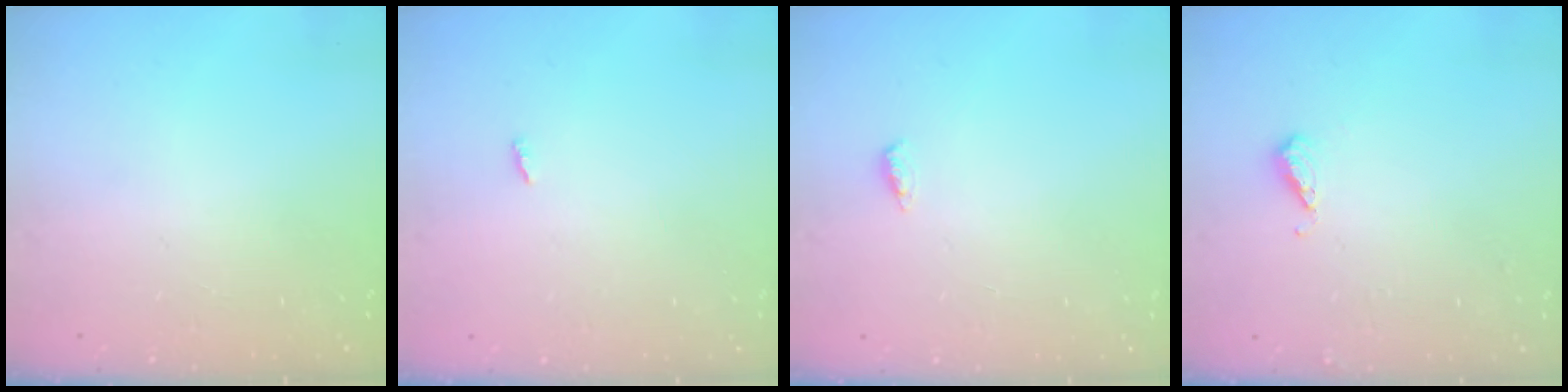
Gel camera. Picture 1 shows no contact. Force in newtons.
{"total": 1.9, "press": 1.9, "slide": 0.2}
{"total": 3.4, "press": 3.0, "slide": 1.7}
{"total": 5.0, "press": 4.8, "slide": 1.3}